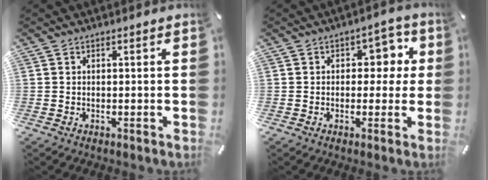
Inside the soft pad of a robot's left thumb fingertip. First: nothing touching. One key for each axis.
{"total": 6.6, "fx": 1.0, "fy": 4.9, "fz": 4.3, "tx": -0.036, "ty": -0.002, "tz": 0.005}